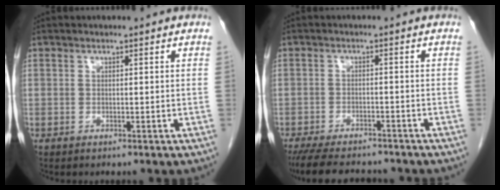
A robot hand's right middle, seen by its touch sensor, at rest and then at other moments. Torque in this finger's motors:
{"motor_torque": [0.78, -0.78, 0.18, 0.06]}